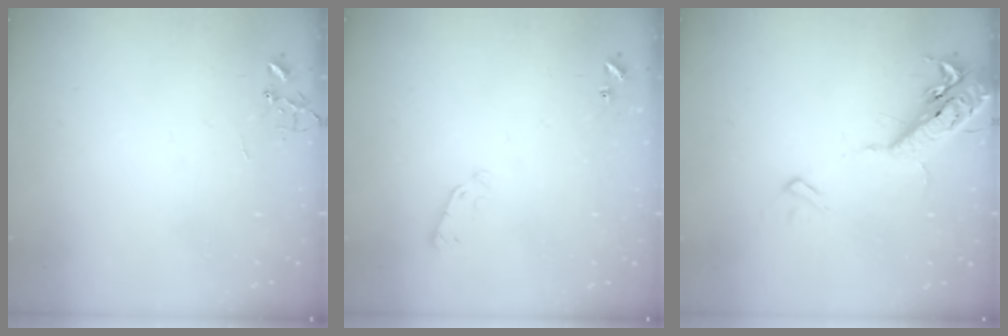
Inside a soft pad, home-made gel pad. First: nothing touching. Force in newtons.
{"total": 4.1, "press": 4.1, "slide": 0.6}
{"total": 18.4, "press": 18.0, "slide": 4.0}